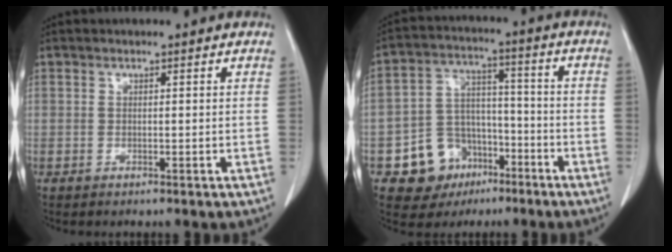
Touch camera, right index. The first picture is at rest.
{"total": 10.1, "force": [-5.0, 8.3, 2.9], "torque": [-0.047, 0.027, -0.074]}